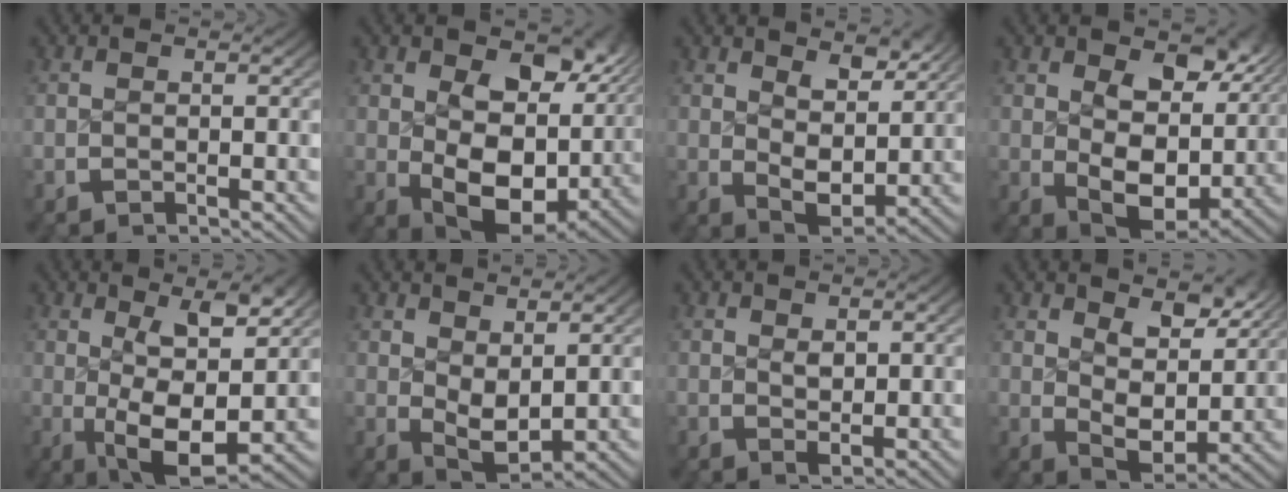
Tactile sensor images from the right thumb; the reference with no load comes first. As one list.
[{"total": 11.2, "force": [0.1, 7.2, 8.6], "torque": [-0.153, -0.055, 0.026]}, {"total": 5.2, "force": [1.9, 3.1, 3.7], "torque": [-0.067, -0.027, 0.042]}, {"total": 8.4, "force": [0.9, 5.2, 6.5], "torque": [-0.120, -0.043, 0.031]}, {"total": 8.8, "force": [-0.5, 4.5, 7.6], "torque": [-0.141, -0.040, 0.013]}, {"total": 4.2, "force": [0.9, 2.6, 3.2], "torque": [-0.062, -0.025, 0.028]}, {"total": 1.3, "force": [0.8, 0.6, 0.8], "torque": [-0.012, -0.009, 0.022]}, {"total": 6.2, "force": [2.3, 3.5, 4.6], "torque": [-0.082, -0.026, 0.047]}]